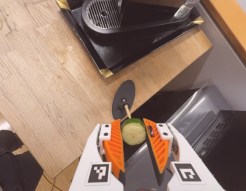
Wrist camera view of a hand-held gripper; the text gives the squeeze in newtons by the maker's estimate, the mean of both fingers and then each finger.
{"total": 9.8, "left": 10.0, "right": 9.7}